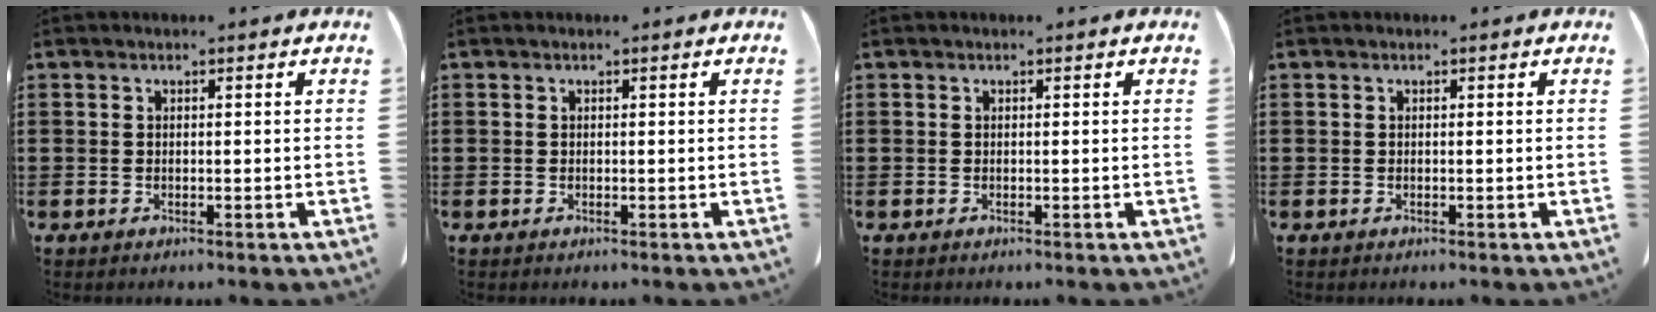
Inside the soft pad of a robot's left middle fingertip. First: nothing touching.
{"total": 0.0}
{"total": 0.0}
{"total": 0.0}